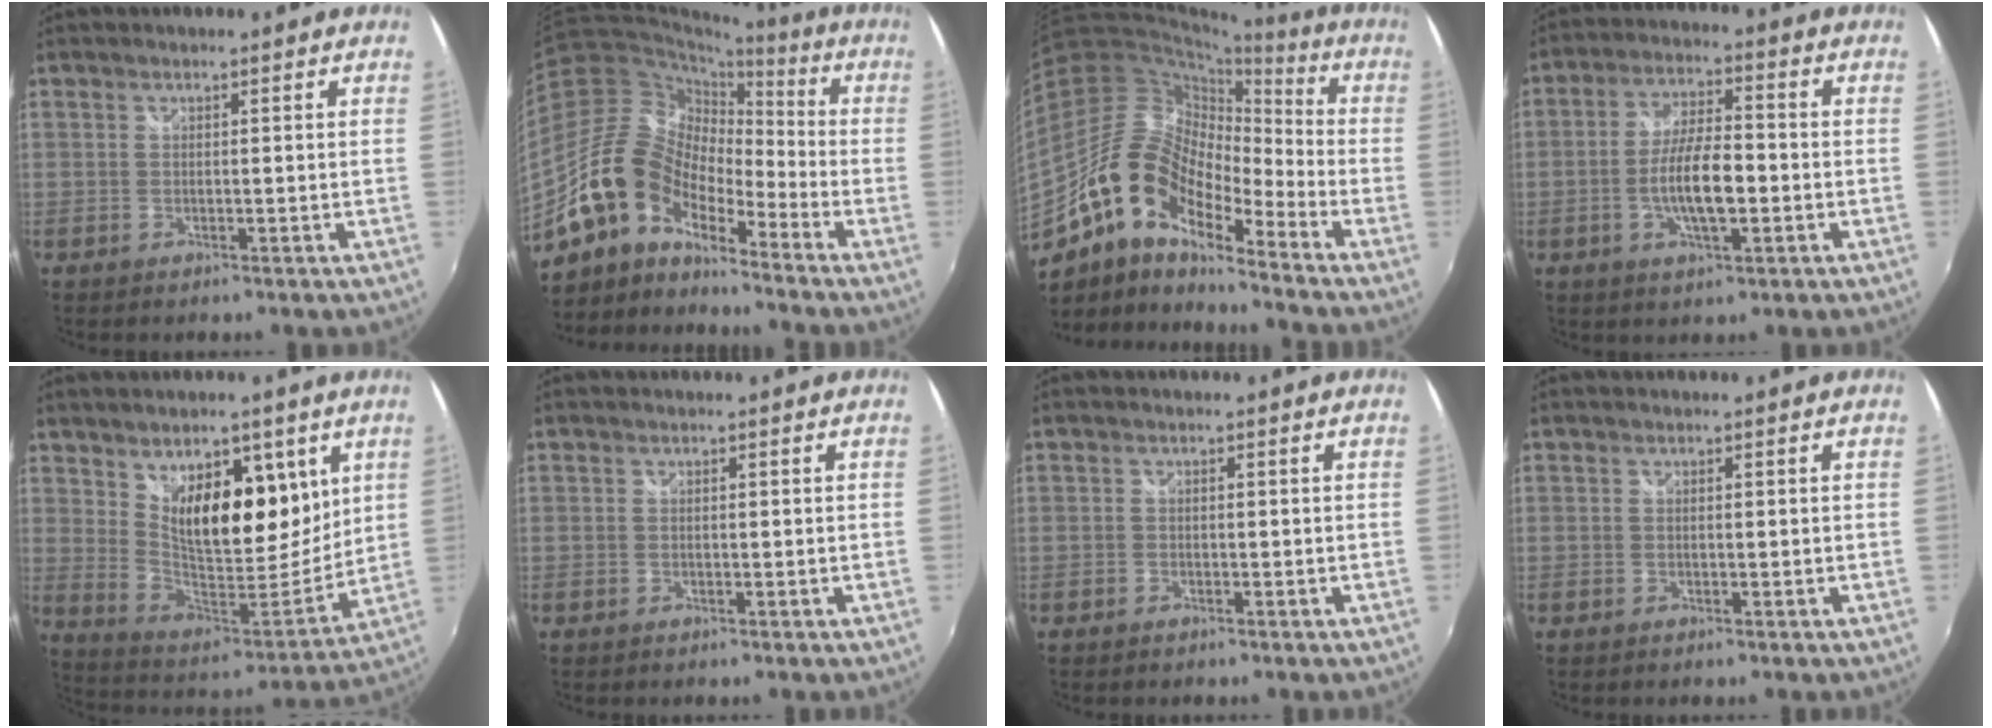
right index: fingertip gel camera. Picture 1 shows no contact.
{"total": 13.8, "force": [-10.5, 6.5, 6.2], "torque": [-0.108, 0.019, -0.216]}
{"total": 17.1, "force": [-10.6, 7.2, 11.3], "torque": [-0.193, -0.005, -0.216]}
{"total": 9.3, "force": [-2.3, 2.9, 8.5], "torque": [-0.166, 0.000, -0.039]}
{"total": 17.5, "force": [7.9, 8.6, 13.1], "torque": [-0.206, -0.010, 0.149]}
{"total": 0.0}
{"total": 0.8, "force": [-0.6, 0.5, 0.1], "torque": [-0.005, -0.002, -0.012]}
{"total": 0.0}